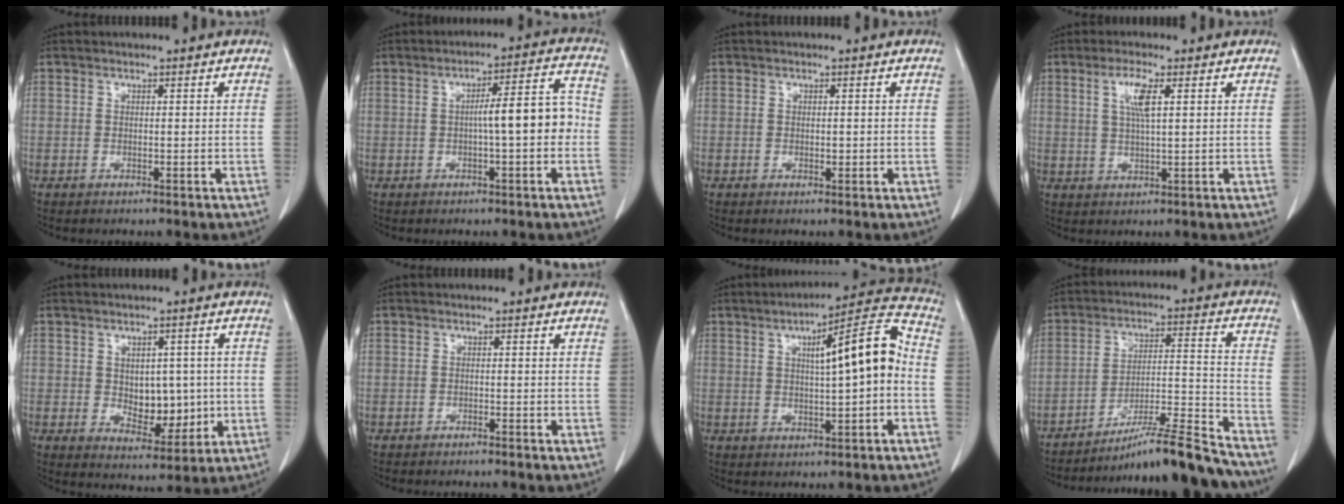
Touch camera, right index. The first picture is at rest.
{"total": 7.5, "force": [-0.9, 1.0, 7.4], "torque": [-0.104, 0.026, -0.013]}
{"total": 0.8, "force": [-0.1, 0.3, 0.7], "torque": [-0.011, -0.001, 0.000]}
{"total": 4.6, "force": [1.6, 0.4, 4.2], "torque": [-0.086, 0.002, 0.034]}
{"total": 7.0, "force": [0.0, 4.3, 5.5], "torque": [-0.072, 0.000, 0.015]}
{"total": 2.1, "force": [-1.9, 0.2, 1.0], "torque": [-0.018, -0.001, -0.022]}
{"total": 11.2, "force": [0.8, 1.4, 11.1], "torque": [-0.154, 0.031, 0.010]}
{"total": 17.7, "force": [-16.2, -0.4, 7.1], "torque": [-0.109, 0.011, -0.260]}